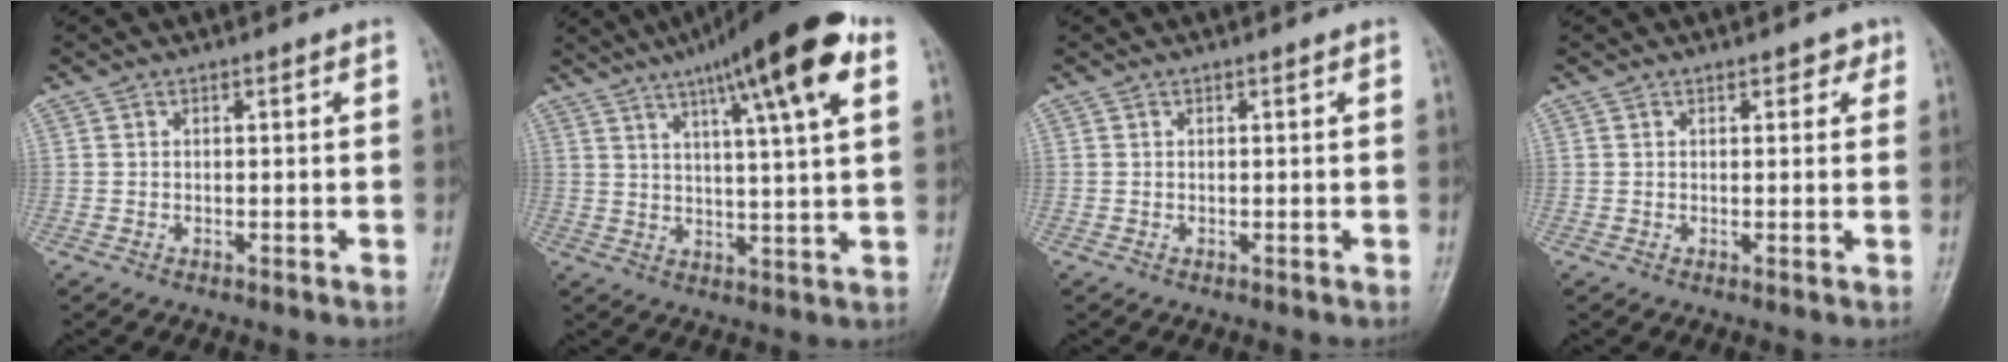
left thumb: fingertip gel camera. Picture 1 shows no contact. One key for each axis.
{"total": 18.2, "fx": 9.2, "fy": 3.0, "fz": 15.4, "tx": -0.225, "ty": -0.009, "tz": 0.136}
{"total": 0.0}
{"total": 1.9, "fx": 1.2, "fy": 1.2, "fz": 1.0, "tx": 0.006, "ty": -0.003, "tz": 0.010}